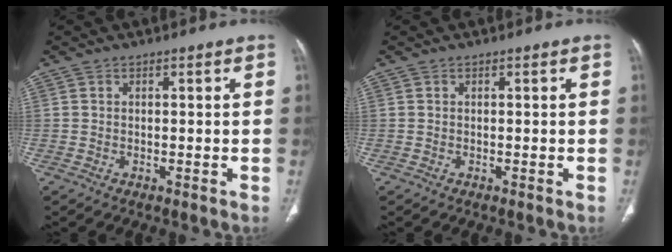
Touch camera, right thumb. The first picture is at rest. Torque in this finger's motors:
{"motor_torque": [-0.04, -0.10, 0.45, -0.28, -0.05]}